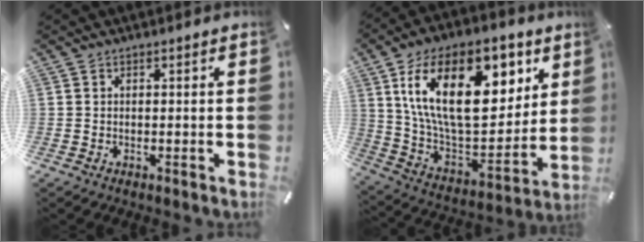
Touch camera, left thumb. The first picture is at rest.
{"total": 26.6, "force": [11.5, 14.1, 19.4], "torque": [-0.359, -0.051, 0.191]}